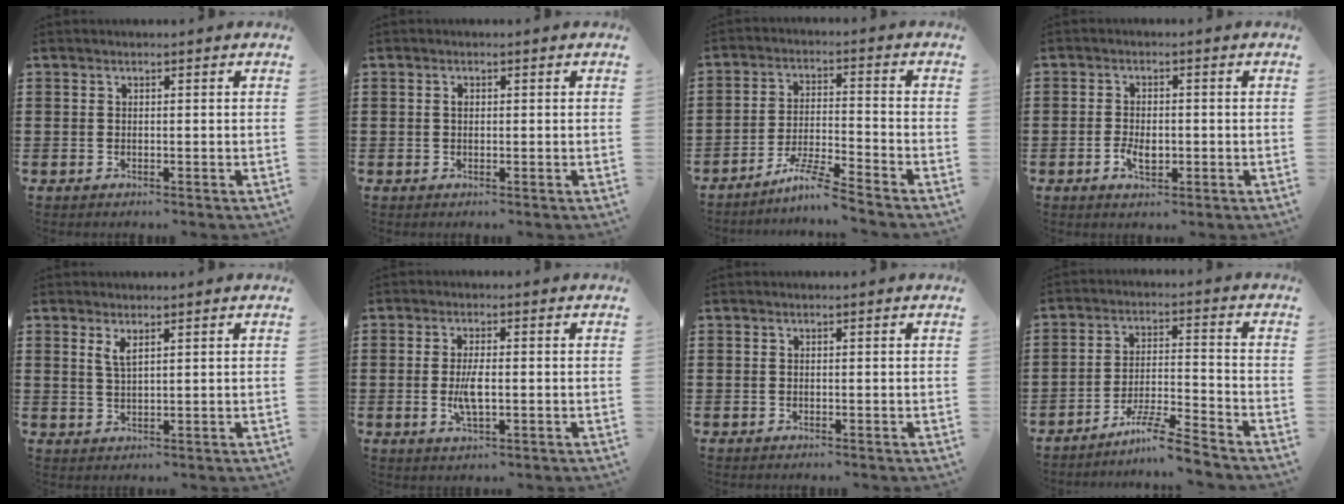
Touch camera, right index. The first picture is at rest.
{"total": 0.8, "force": [0.1, 0.5, 0.6], "torque": [-0.014, 0.000, 0.002]}
{"total": 6.3, "force": [-5.4, -0.6, 3.0], "torque": [-0.073, -0.016, -0.108]}
{"total": 3.3, "force": [-0.9, 1.6, 2.8], "torque": [-0.057, -0.003, -0.016]}
{"total": 2.3, "force": [1.4, 0.7, 1.7], "torque": [-0.036, 0.002, 0.025]}
{"total": 4.4, "force": [-0.6, 1.3, 4.2], "torque": [-0.094, -0.008, -0.017]}
{"total": 0.0}
{"total": 6.8, "force": [-5.9, -0.3, 3.2], "torque": [-0.068, -0.009, -0.114]}